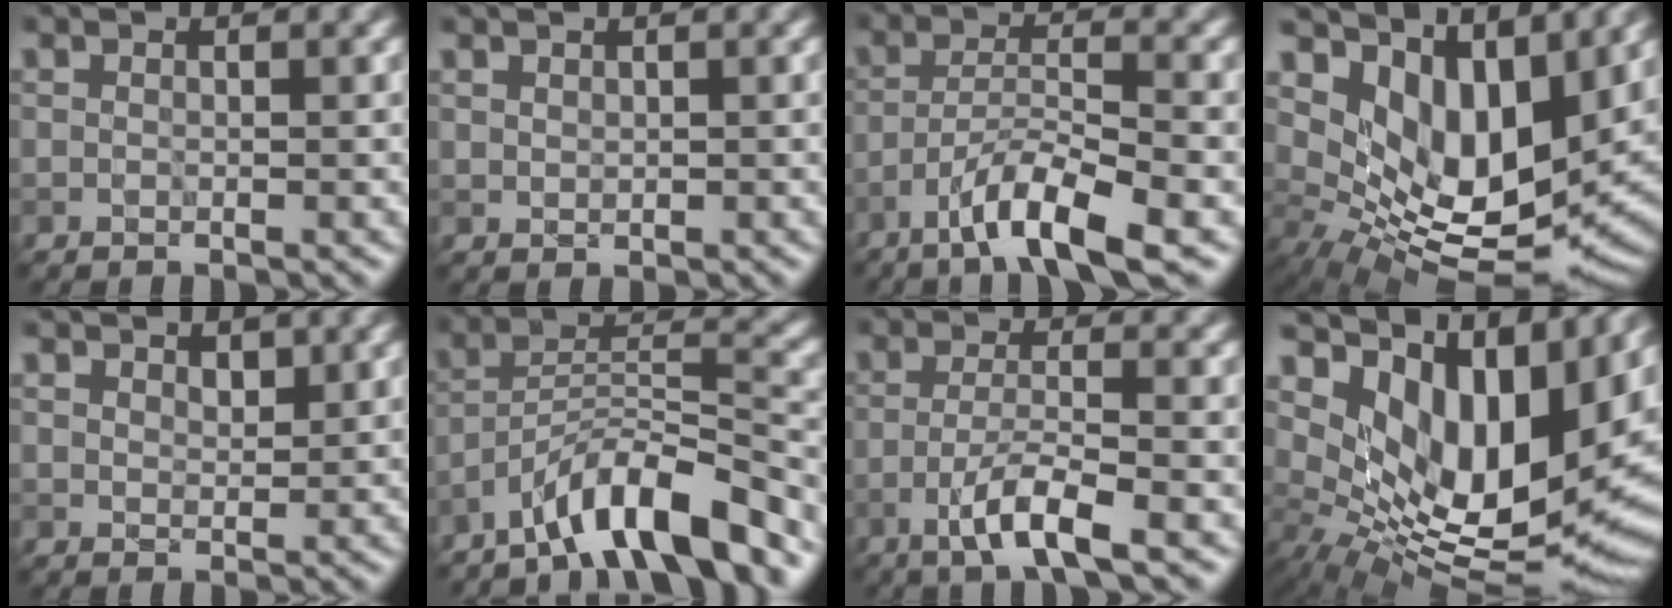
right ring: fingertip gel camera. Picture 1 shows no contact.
{"total": 0.9, "force": [0.7, 0.5, 0.1], "torque": [-0.002, 0.000, 0.017]}
{"total": 6.0, "force": [-4.0, 0.9, 4.4], "torque": [-0.071, 0.007, -0.080]}
{"total": 10.1, "force": [4.9, 4.9, 7.3], "torque": [-0.138, -0.016, 0.098]}
{"total": 1.9, "force": [1.4, 1.1, 0.7], "torque": [-0.013, 0.001, 0.023]}
{"total": 8.6, "force": [-6.7, 1.6, 5.2], "torque": [-0.079, 0.014, -0.120]}
{"total": 4.5, "force": [-2.4, 0.7, 3.7], "torque": [-0.068, 0.003, -0.051]}
{"total": 14.2, "force": [5.9, 6.9, 11.0], "torque": [-0.188, 0.003, 0.113]}